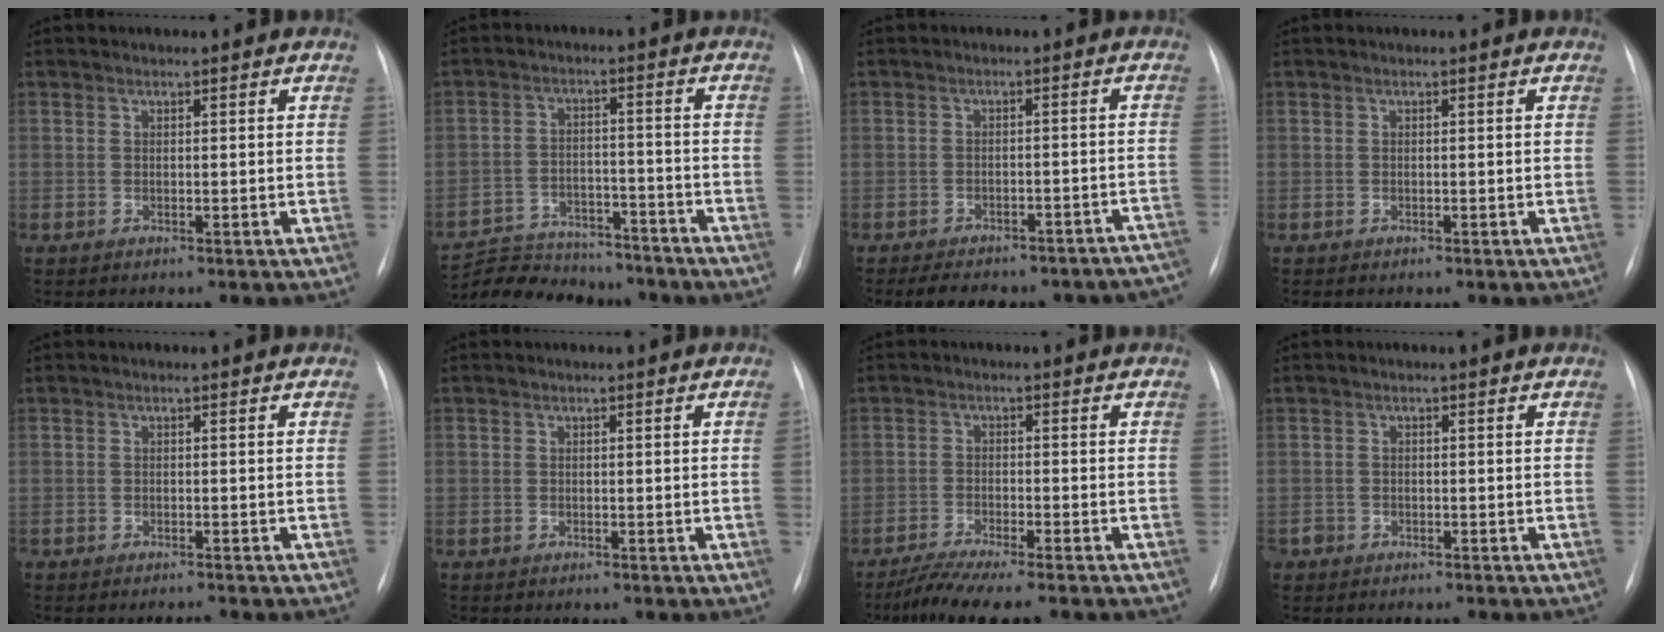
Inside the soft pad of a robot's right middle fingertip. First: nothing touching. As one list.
[{"total": 13.9, "force": [-12.7, 4.6, 3.4], "torque": [-0.061, 0.024, -0.187]}, {"total": 18.0, "force": [-15.8, 6.0, 6.1], "torque": [-0.080, 0.032, -0.180]}, {"total": 0.0}, {"total": 1.0, "force": [-1.0, -0.1, 0.1], "torque": [-0.002, -0.006, -0.012]}, {"total": 0.8, "force": [-0.1, -0.4, 0.7], "torque": [0.000, 0.004, -0.001]}, {"total": 7.1, "force": [-5.9, -0.2, 3.9], "torque": [-0.064, -0.020, -0.100]}, {"total": 2.1, "force": [-1.6, 1.4, 0.0], "torque": [-0.008, 0.003, -0.030]}]